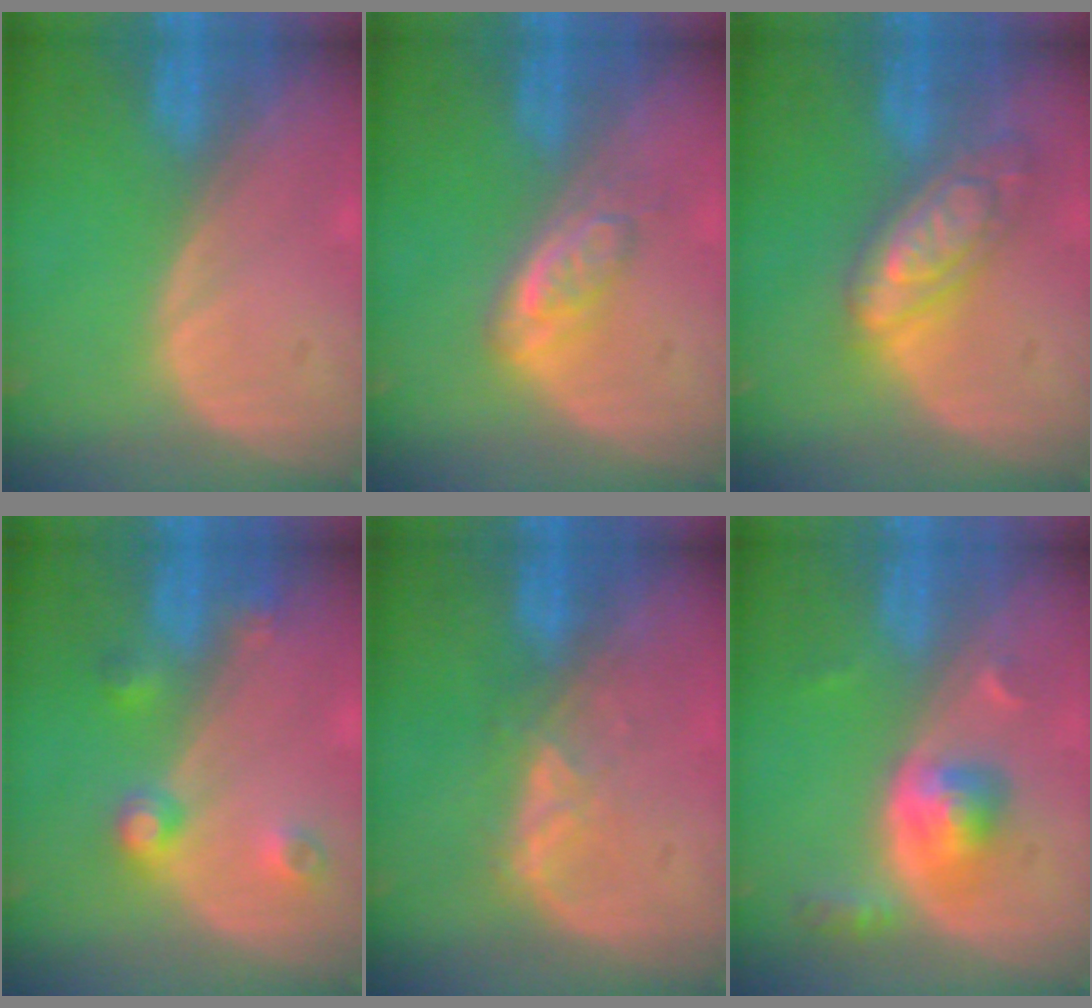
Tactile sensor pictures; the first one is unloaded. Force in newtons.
{"total": 4.1, "press": 4.1, "slide": 0.5}
{"total": 7.4, "press": 7.4, "slide": 0.5}
{"total": 4.5, "press": 4.0, "slide": 2.1}
{"total": 3.4, "press": 3.3, "slide": 0.6}
{"total": 5.2, "press": 4.9, "slide": 1.9}